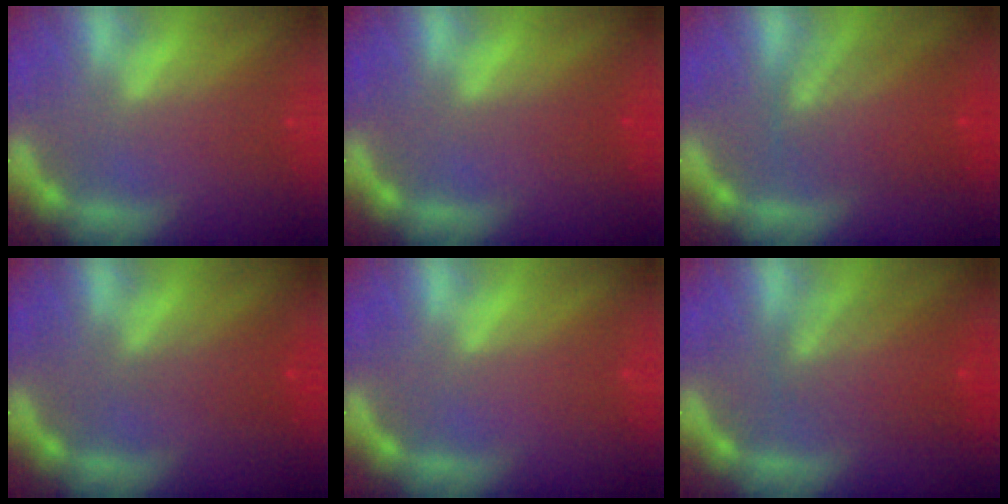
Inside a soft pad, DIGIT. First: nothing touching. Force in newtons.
{"total": 0.9}
{"total": 6.5}
{"total": 2.0}
{"total": 0.0}
{"total": 5.6}